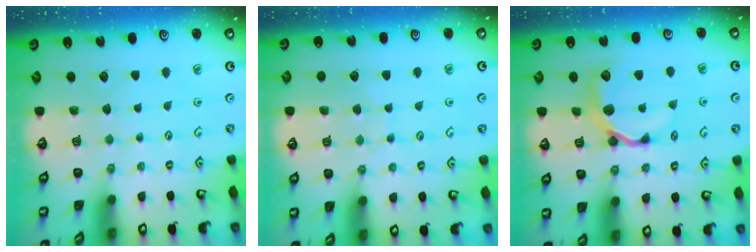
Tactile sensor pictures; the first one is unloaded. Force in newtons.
{"total": 4.9, "press": 4.9, "slide": 0.5}
{"total": 9.2, "press": 9.1, "slide": 0.9}